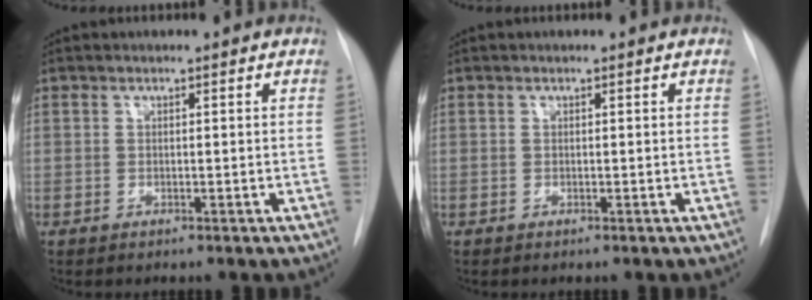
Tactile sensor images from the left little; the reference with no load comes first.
{"total": 0.0}